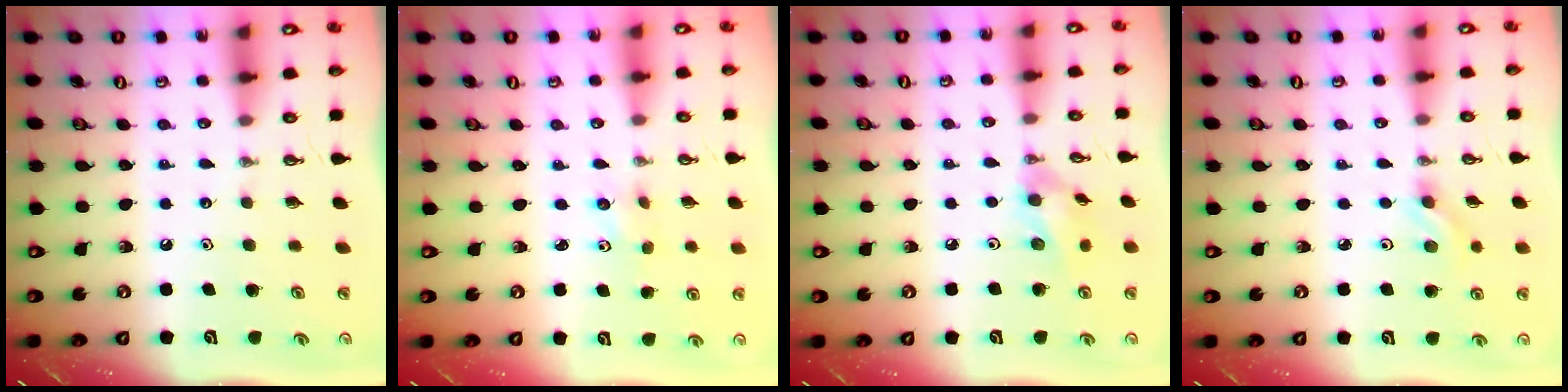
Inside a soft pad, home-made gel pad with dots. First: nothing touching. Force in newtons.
{"total": 4.7, "press": 4.0, "slide": 2.4}
{"total": 9.9, "press": 9.6, "slide": 2.6}
{"total": 4.0, "press": 3.7, "slide": 1.7}